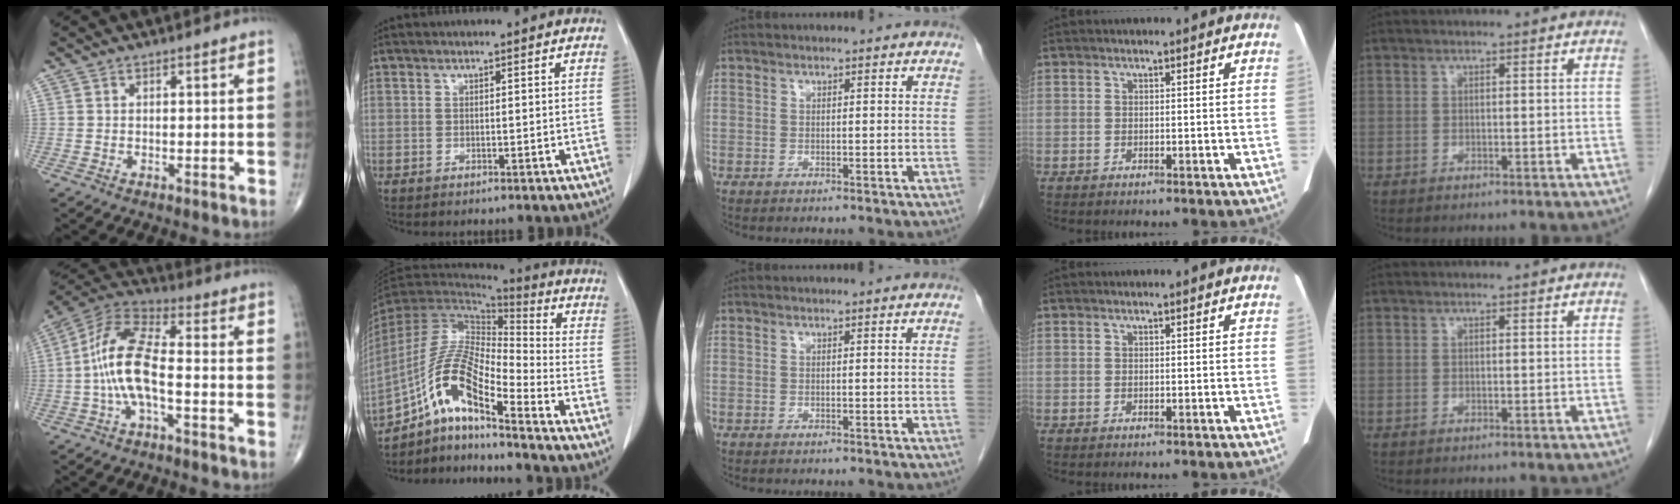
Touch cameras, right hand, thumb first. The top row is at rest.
{"thumb": {"total": 11.9, "force": [-2.1, 4.3, 11.0], "torque": [-0.234, 0.042, -0.047]}, "index": {"total": 14.7, "force": [-8.5, 2.6, 11.7], "torque": [-0.239, 0.008, -0.157]}}